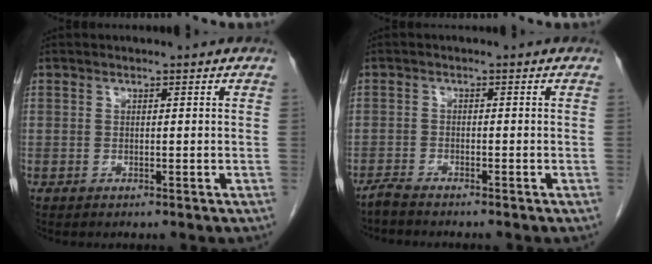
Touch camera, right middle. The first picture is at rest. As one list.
[{"total": 3.0, "force": [-2.8, 0.3, 1.2], "torque": [-0.023, -0.004, -0.041]}]